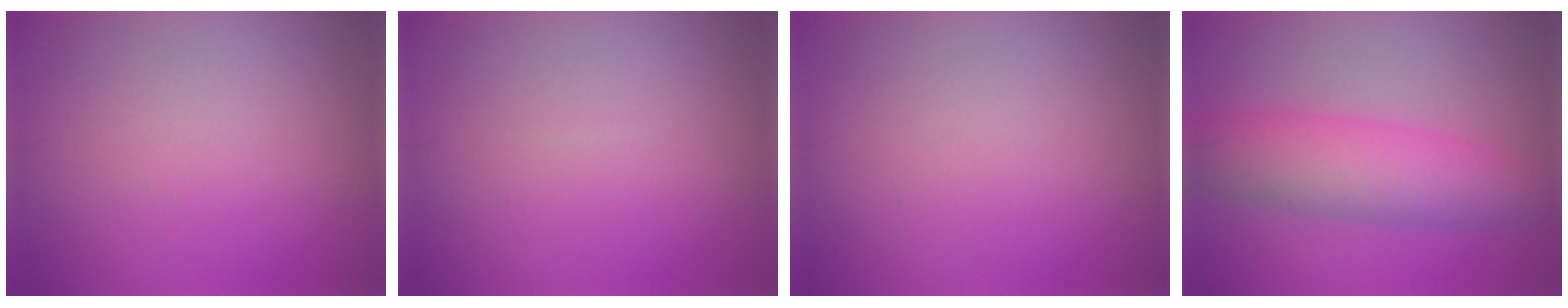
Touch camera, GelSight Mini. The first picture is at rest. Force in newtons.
{"total": 0.0}
{"total": 0.0}
{"total": 6.0, "press": 6.0, "slide": 0.1}